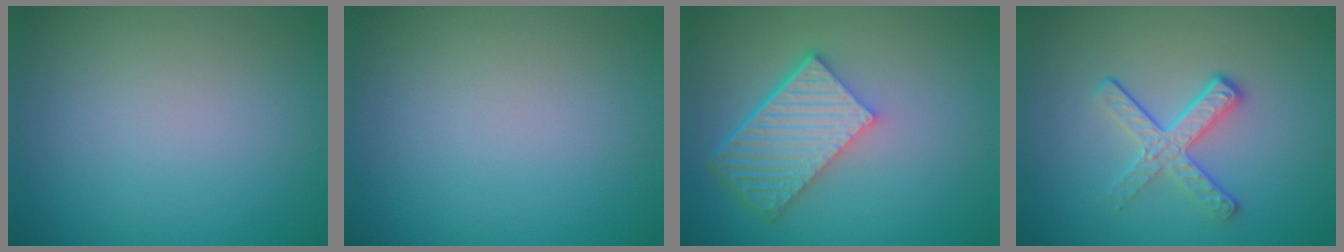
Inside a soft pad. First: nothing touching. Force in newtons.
{"total": 0.0}
{"total": 6.7, "press": 4.7, "slide": 4.8}
{"total": 3.3, "press": 2.6, "slide": 2.0}